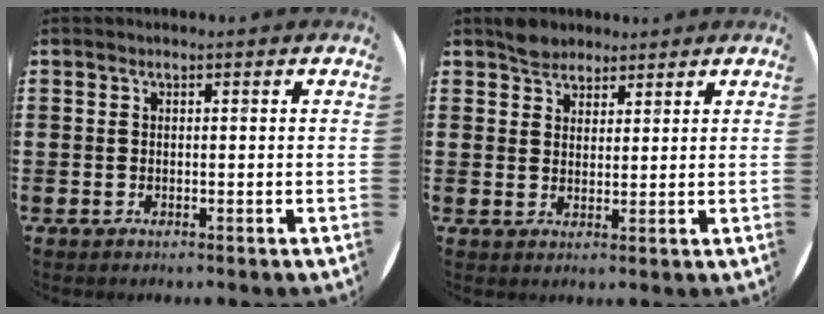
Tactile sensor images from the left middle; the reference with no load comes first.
{"total": 3.0, "force": [2.6, 1.4, 0.0], "torque": [0.001, 0.004, 0.050]}